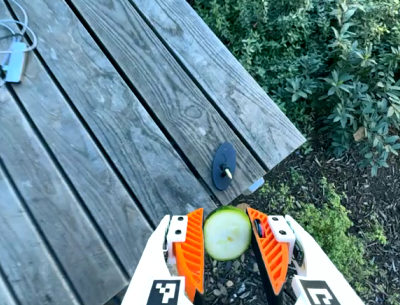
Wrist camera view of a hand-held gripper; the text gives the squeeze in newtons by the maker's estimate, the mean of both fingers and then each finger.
{"total": 10.8, "left": 11.0, "right": 10.6}